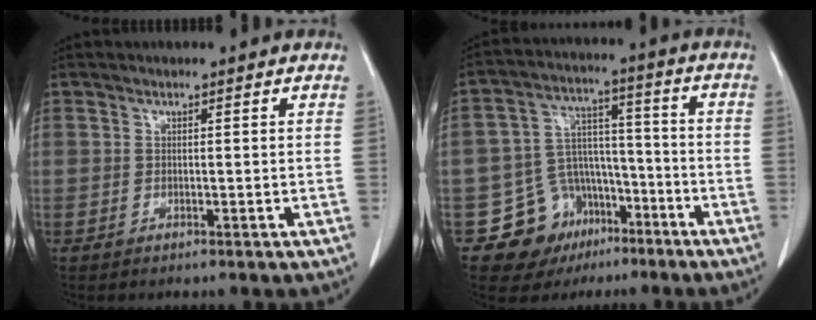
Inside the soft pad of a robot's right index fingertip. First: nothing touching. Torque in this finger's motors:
{"motor_torque": [0.00, -0.03, -0.47, -0.21]}